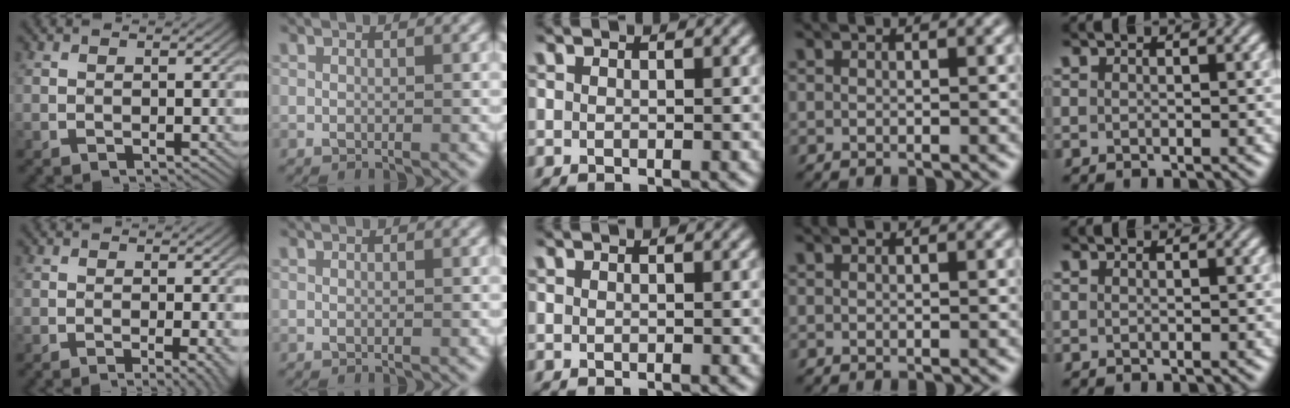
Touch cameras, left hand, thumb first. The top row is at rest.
{"thumb": {"total": 3.5, "force": [-1.0, 0.7, 3.3], "torque": [-0.040, 0.005, -0.017]}}